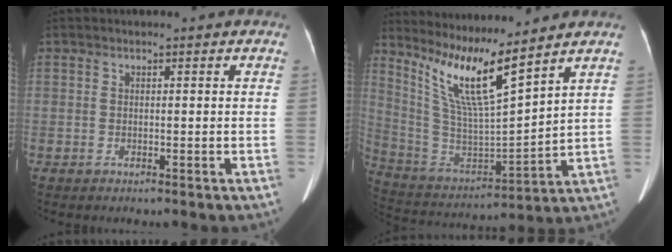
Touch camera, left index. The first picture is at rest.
{"total": 13.0, "force": [9.7, -0.1, 8.6], "torque": [-0.176, -0.014, 0.192]}